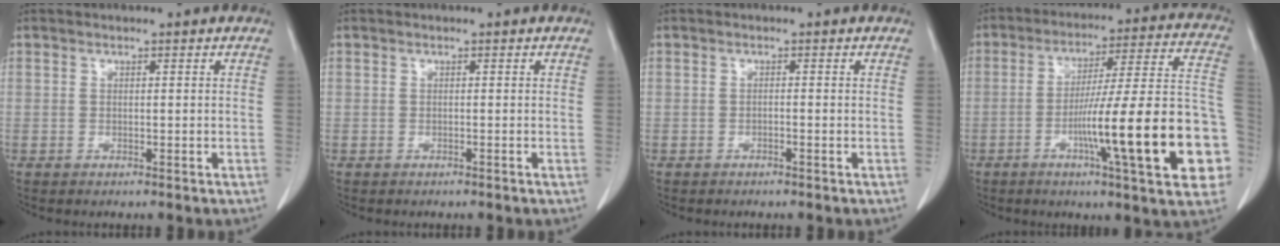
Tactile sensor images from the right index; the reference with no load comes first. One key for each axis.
{"total": 0.0}
{"total": 0.0}
{"total": 22.8, "fx": -6.8, "fy": 1.6, "fz": 21.7, "tx": -0.229, "ty": 0.017, "tz": -0.096}